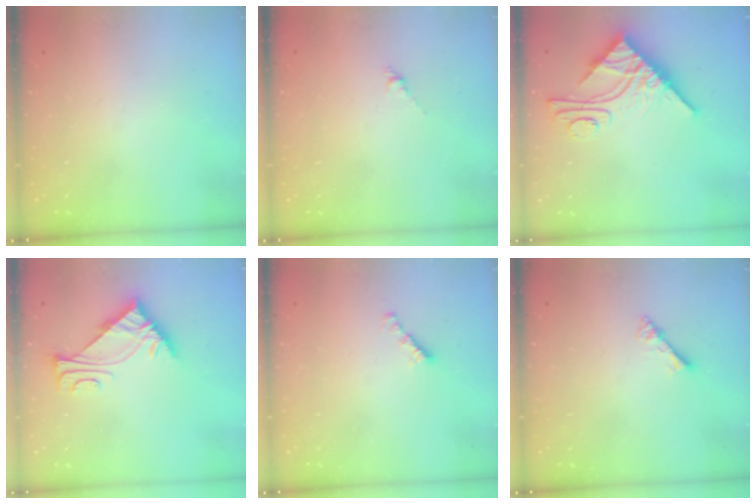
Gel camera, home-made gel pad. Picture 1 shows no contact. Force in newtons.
{"total": 0.0}
{"total": 10.9, "press": 10.8, "slide": 1.0}
{"total": 6.0, "press": 5.9, "slide": 0.5}
{"total": 2.2, "press": 2.1, "slide": 0.7}
{"total": 1.8, "press": 1.8, "slide": 0.1}